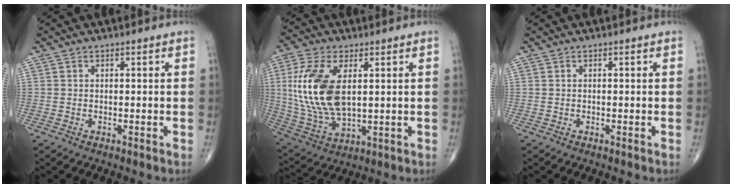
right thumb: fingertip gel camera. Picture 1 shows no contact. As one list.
[{"total": 16.6, "force": [2.8, 8.6, 13.9], "torque": [-0.297, -0.013, 0.063]}, {"total": 0.0}]